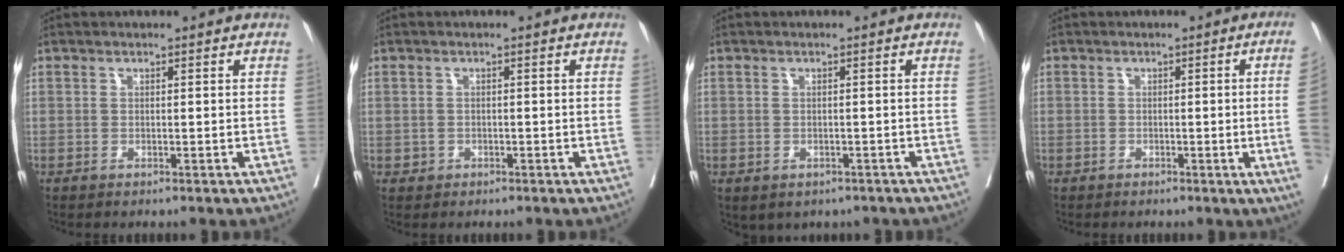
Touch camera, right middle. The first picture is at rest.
{"total": 0.9, "force": [-0.2, 0.8, 0.1], "torque": [-0.001, 0.003, 0.000]}
{"total": 4.6, "force": [-3.1, 3.0, 1.5], "torque": [-0.014, 0.012, -0.030]}
{"total": 5.3, "force": [-0.9, -1.8, 5.0], "torque": [-0.048, -0.011, -0.014]}